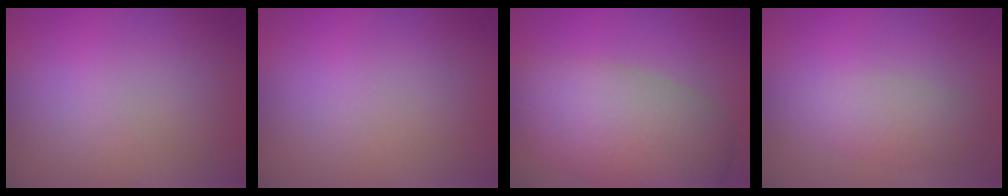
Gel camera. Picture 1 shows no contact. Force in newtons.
{"total": 0.0}
{"total": 8.3, "press": 8.3, "slide": 0.5}
{"total": 2.4, "press": 2.4, "slide": 0.1}